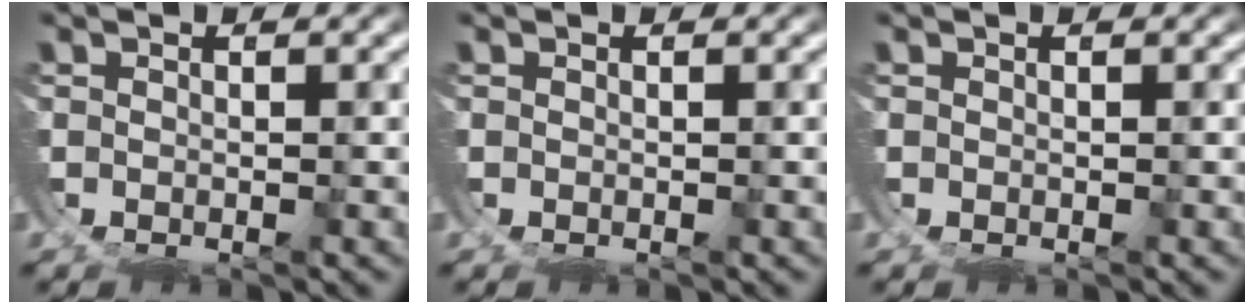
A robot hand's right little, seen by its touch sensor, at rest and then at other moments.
{"total": 0.0}
{"total": 0.0}